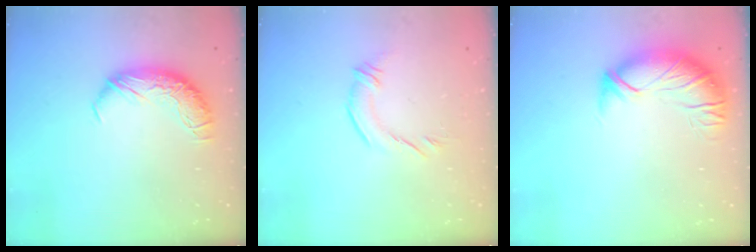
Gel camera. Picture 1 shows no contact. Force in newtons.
{"total": 2.4, "press": 2.2, "slide": 1.1}
{"total": 2.8, "press": 1.3, "slide": 2.5}